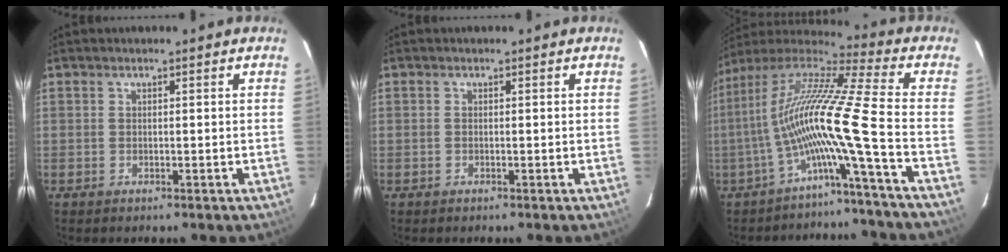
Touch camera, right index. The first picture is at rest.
{"total": 0.0}
{"total": 13.7, "force": [-5.1, -2.7, 12.5], "torque": [-0.201, -0.016, -0.101]}